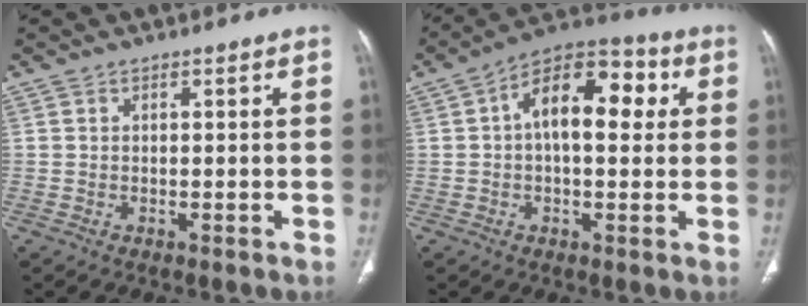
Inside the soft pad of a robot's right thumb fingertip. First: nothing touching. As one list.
[{"total": 14.2, "force": [2.6, 7.5, 11.7], "torque": [-0.156, 0.030, 0.032]}]